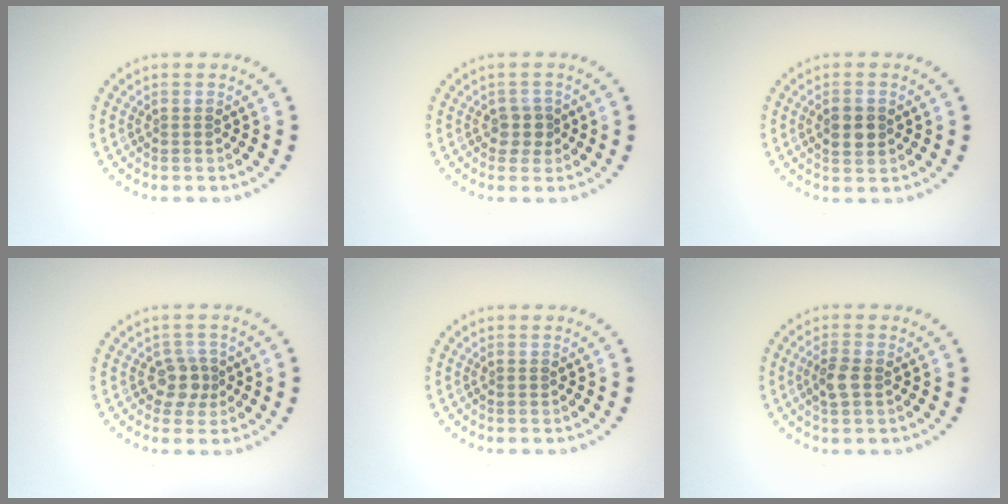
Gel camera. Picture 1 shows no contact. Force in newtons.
{"total": 1.7, "press": 1.4, "slide": 1.0}
{"total": 2.4, "press": 2.4, "slide": 0.1}
{"total": 2.2, "press": 1.8, "slide": 1.3}
{"total": 0.0}
{"total": 2.1, "press": 2.0, "slide": 0.5}